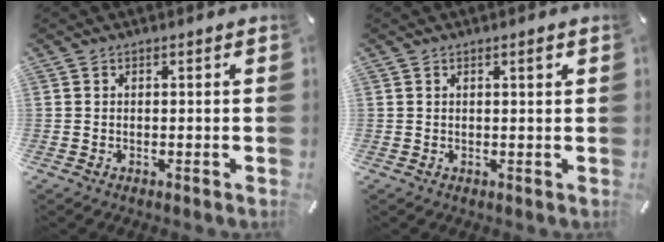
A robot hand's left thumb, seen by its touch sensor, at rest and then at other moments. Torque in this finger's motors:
{"motor_torque": [0.21, 0.24, 0.15, -0.18, 0.08]}